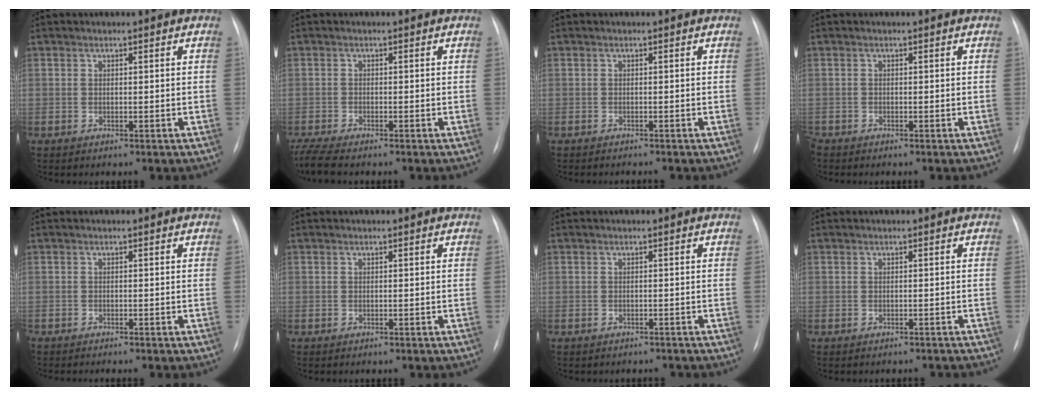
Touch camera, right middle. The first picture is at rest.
{"total": 4.8, "force": [-4.1, 0.6, 2.5], "torque": [-0.057, -0.012, -0.073]}
{"total": 1.2, "force": [-1.2, 0.1, 0.3], "torque": [-0.006, -0.003, -0.013]}
{"total": 0.8, "force": [-0.7, 0.3, 0.2], "torque": [-0.006, -0.001, -0.014]}
{"total": 0.9, "force": [-0.8, -0.1, 0.3], "torque": [-0.004, 0.001, -0.015]}
{"total": 0.0}
{"total": 3.0, "force": [-2.7, 1.2, 0.5], "torque": [-0.010, -0.001, -0.031]}
{"total": 4.6, "force": [-4.1, 1.4, 1.3], "torque": [-0.014, 0.002, -0.044]}